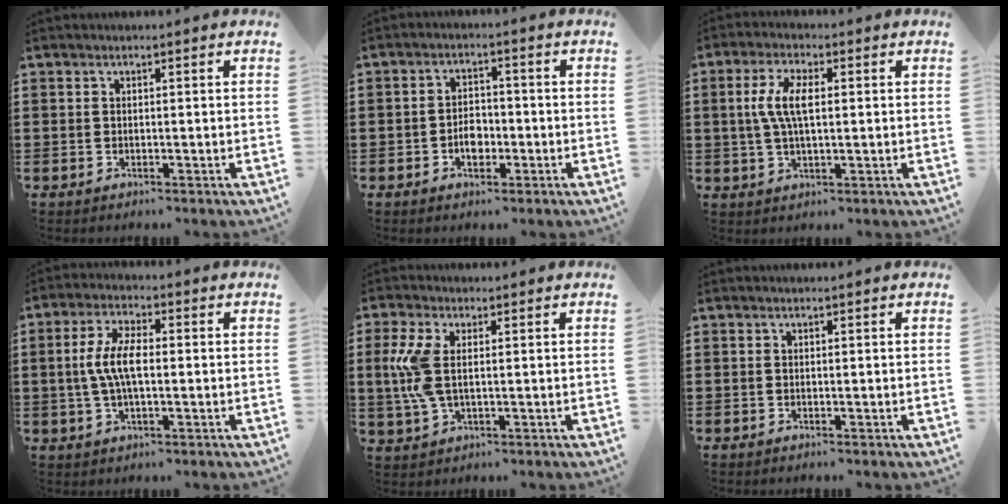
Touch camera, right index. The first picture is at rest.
{"total": 3.7, "force": [-1.2, 2.5, 2.5], "torque": [-0.032, -0.002, -0.026]}
{"total": 6.5, "force": [0.7, 2.5, 6.0], "torque": [-0.132, 0.005, 0.005]}
{"total": 6.7, "force": [-0.2, 2.5, 6.3], "torque": [-0.141, -0.003, -0.012]}
{"total": 6.8, "force": [0.7, 3.1, 6.0], "torque": [-0.158, -0.005, 0.003]}
{"total": 0.0}